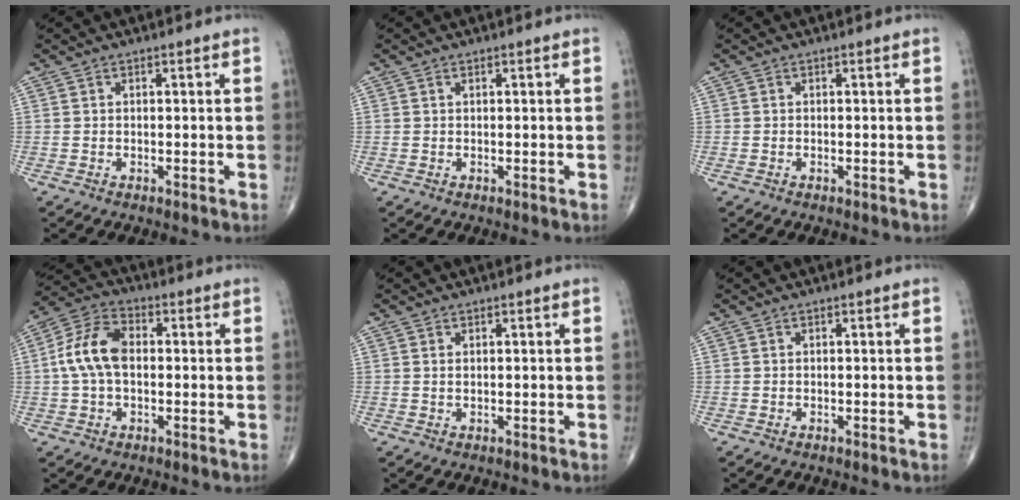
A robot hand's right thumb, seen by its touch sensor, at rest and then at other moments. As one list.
[{"total": 0.0}, {"total": 0.0}, {"total": 9.9, "force": [0.2, 6.2, 7.8], "torque": [-0.154, 0.028, -0.004]}, {"total": 0.8, "force": [0.3, 0.4, 0.6], "torque": [-0.011, -0.001, 0.008]}, {"total": 0.0}]